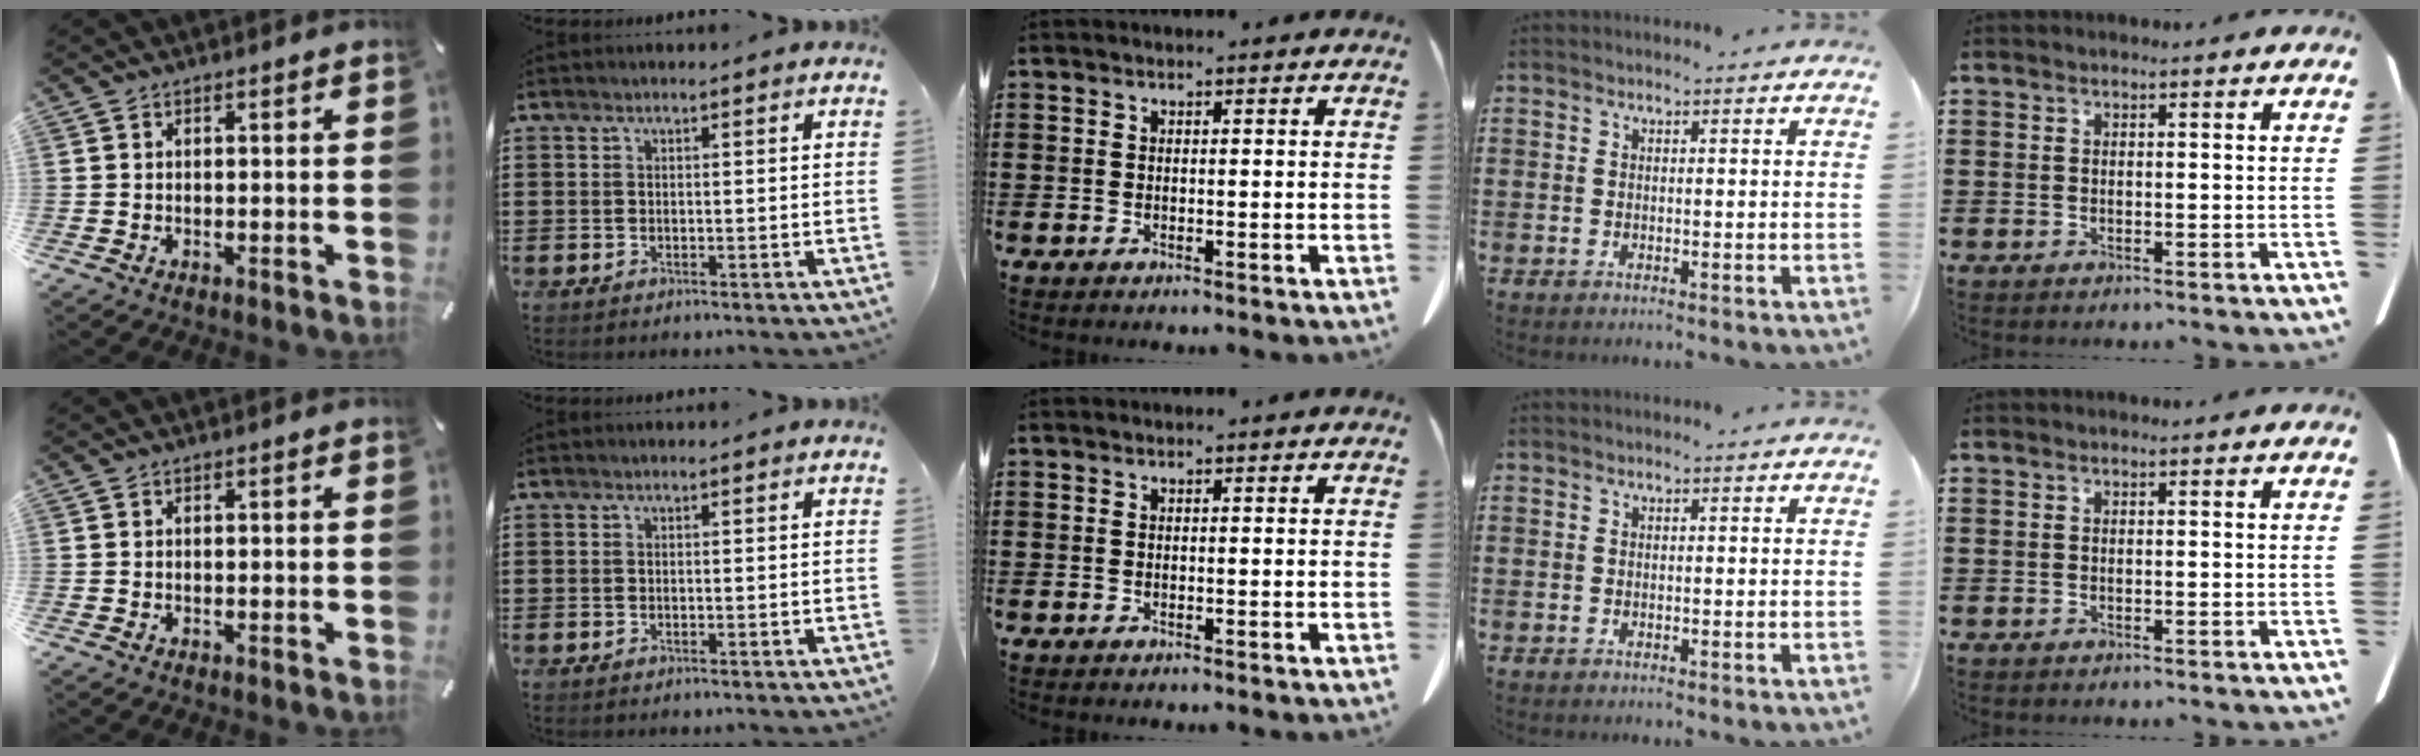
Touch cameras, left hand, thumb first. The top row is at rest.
{}